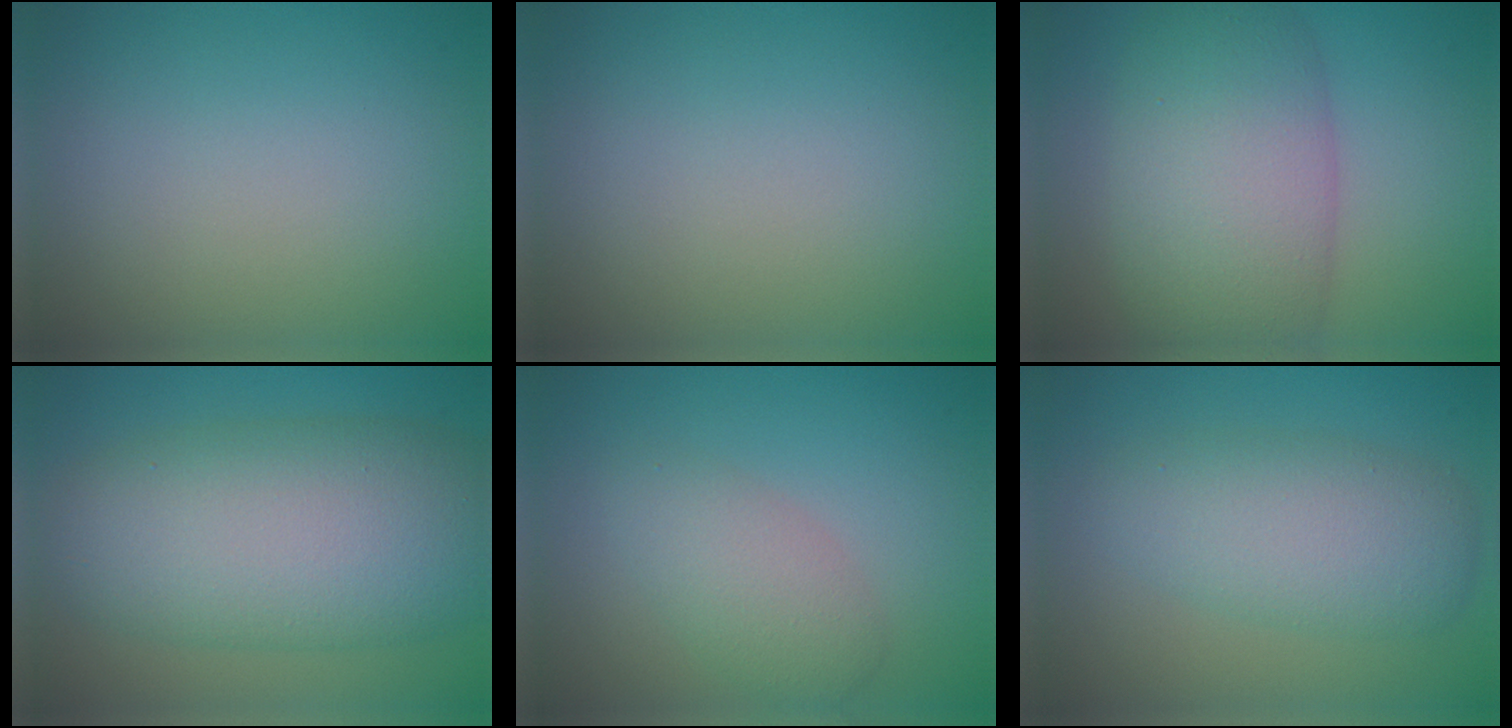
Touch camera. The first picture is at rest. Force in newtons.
{"total": 0.0}
{"total": 9.0, "press": 9.0, "slide": 0.5}
{"total": 11.4, "press": 11.4, "slide": 0.5}
{"total": 3.2, "press": 3.2, "slide": 0.1}
{"total": 5.3, "press": 5.3, "slide": 0.0}